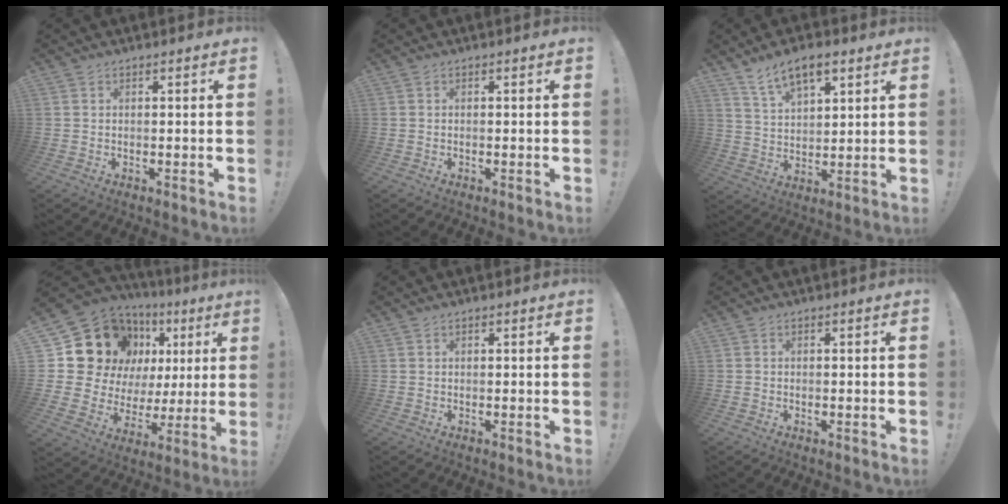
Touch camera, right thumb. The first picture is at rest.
{"total": 0.0}
{"total": 9.5, "force": [6.3, 4.4, 5.6], "torque": [-0.094, -0.026, 0.117]}
{"total": 18.7, "force": [9.6, 13.0, 9.3], "torque": [-0.148, -0.067, 0.204]}
{"total": 0.0}
{"total": 0.7, "force": [-0.5, 0.3, 0.3], "torque": [-0.013, 0.004, -0.007]}